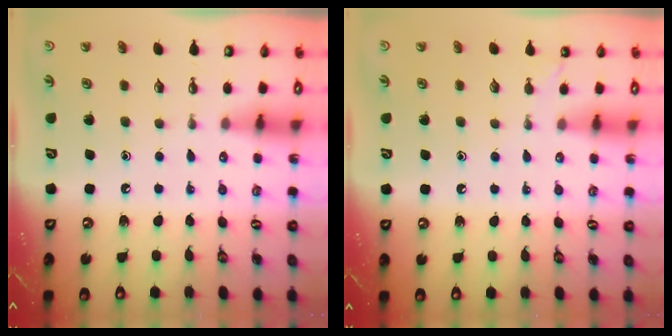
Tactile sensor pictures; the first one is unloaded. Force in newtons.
{"total": 2.9, "press": 2.9, "slide": 0.3}